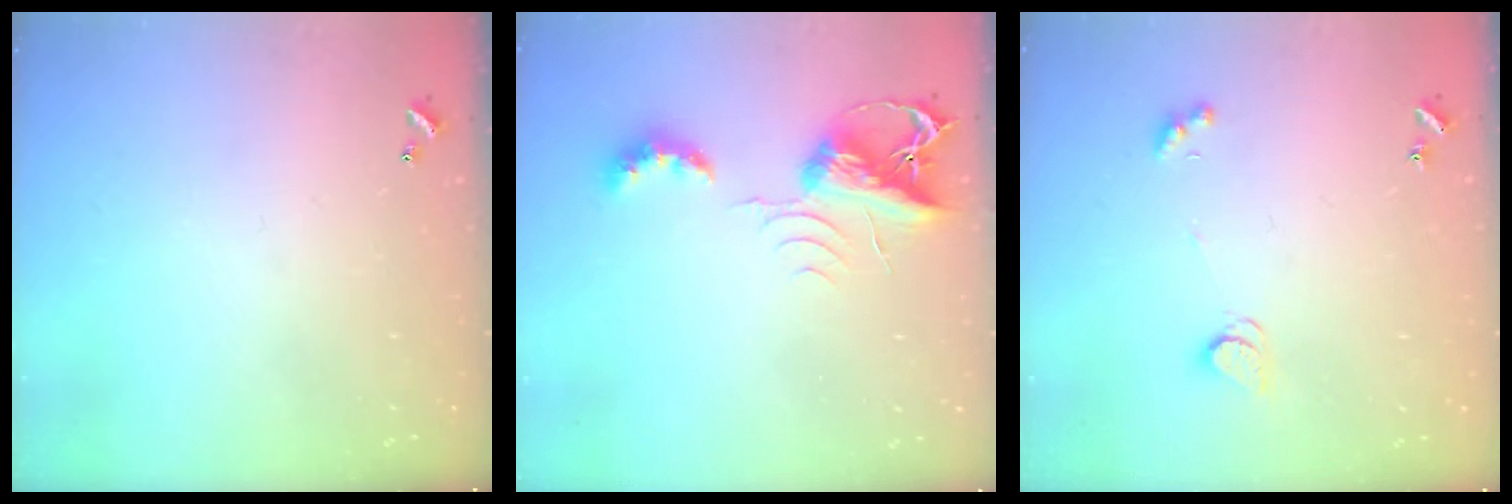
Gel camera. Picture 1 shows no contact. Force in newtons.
{"total": 7.3, "press": 7.3, "slide": 0.2}
{"total": 2.5, "press": 2.5, "slide": 0.3}